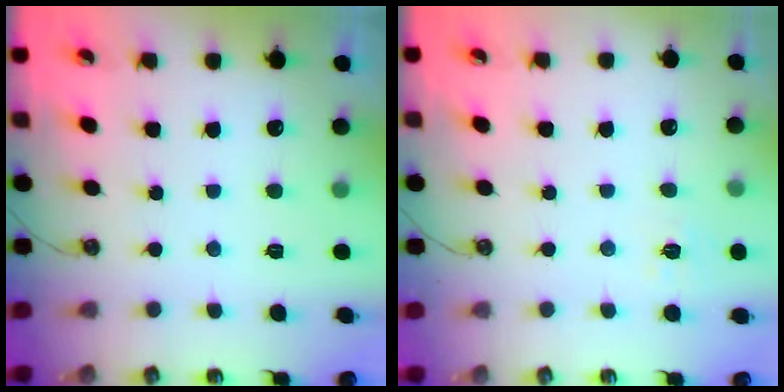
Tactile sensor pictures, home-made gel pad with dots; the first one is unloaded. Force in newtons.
{"total": 5.8, "press": 5.8, "slide": 0.5}